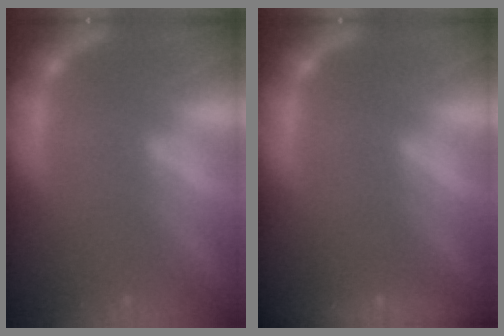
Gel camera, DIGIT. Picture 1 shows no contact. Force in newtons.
{"total": 5.0}